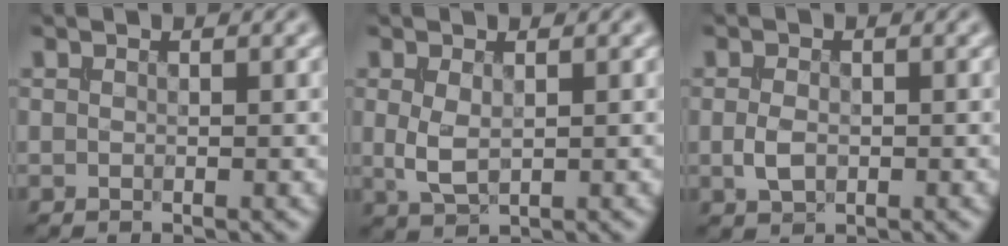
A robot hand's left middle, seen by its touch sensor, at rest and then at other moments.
{"total": 2.5, "force": [0.3, 1.4, 2.0], "torque": [-0.049, -0.002, 0.009]}
{"total": 1.9, "force": [-0.3, 1.3, 1.4], "torque": [-0.029, -0.003, -0.007]}